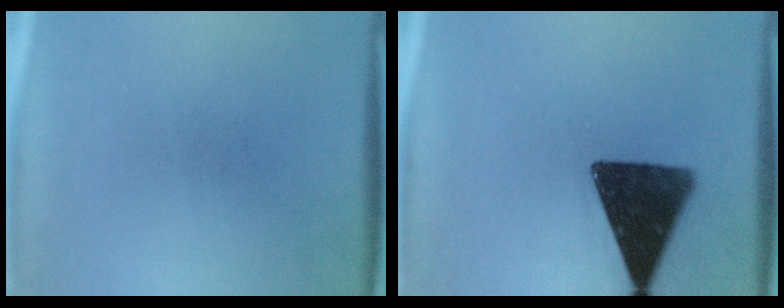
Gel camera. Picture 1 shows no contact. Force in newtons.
{"total": 15.0}